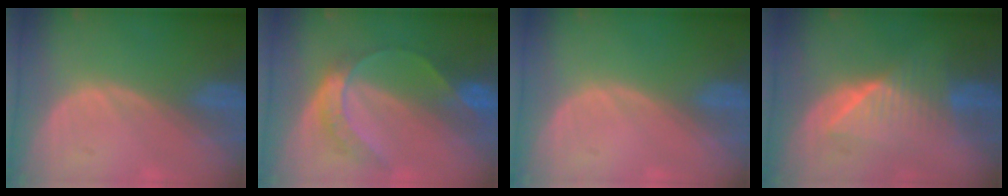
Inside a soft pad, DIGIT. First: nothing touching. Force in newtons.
{"total": 7.0, "press": 5.8, "slide": 3.9}
{"total": 0.0}
{"total": 6.3, "press": 6.2, "slide": 1.0}